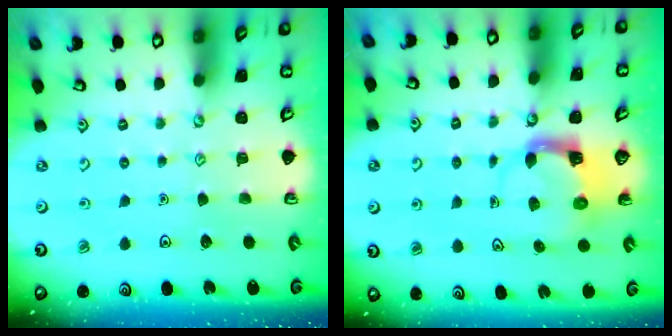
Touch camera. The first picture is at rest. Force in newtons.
{"total": 4.0, "press": 3.9, "slide": 0.6}